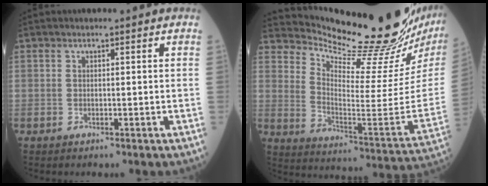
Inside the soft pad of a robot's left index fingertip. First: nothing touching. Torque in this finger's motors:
{"motor_torque": [0.87, -1.28, 0.10, -0.01]}